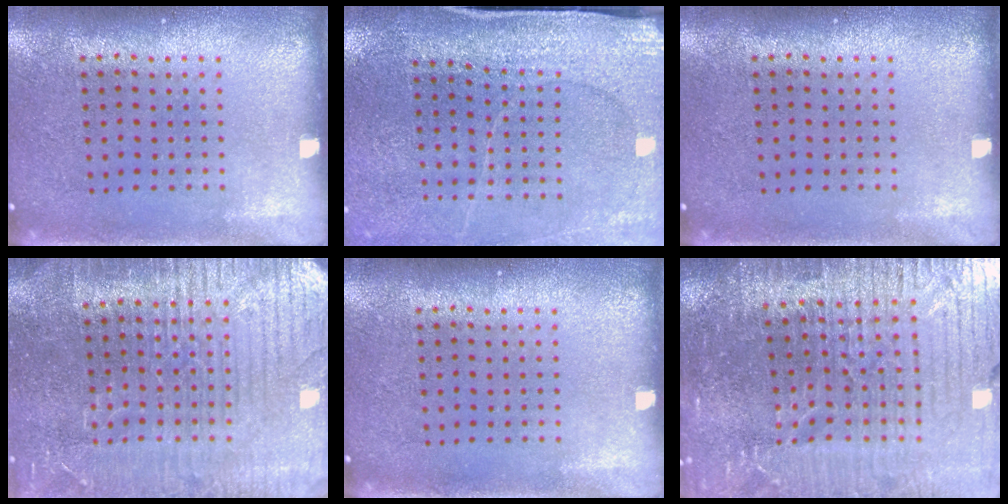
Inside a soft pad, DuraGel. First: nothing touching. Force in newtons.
{"total": 3.0, "press": 3.0, "slide": 0.2}
{"total": 0.0}
{"total": 4.4, "press": 4.1, "slide": 1.5}
{"total": 0.0}
{"total": 5.8, "press": 5.3, "slide": 2.5}